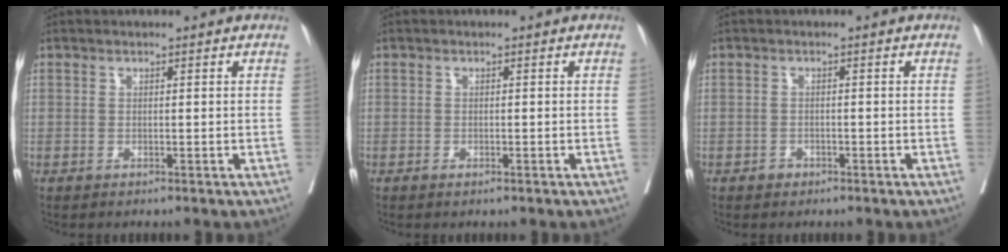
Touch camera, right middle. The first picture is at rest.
{"total": 0.7, "force": [-0.4, 0.3, 0.5], "torque": [-0.010, -0.002, -0.004]}
{"total": 1.1, "force": [-0.7, 0.8, 0.1], "torque": [0.000, 0.003, -0.013]}